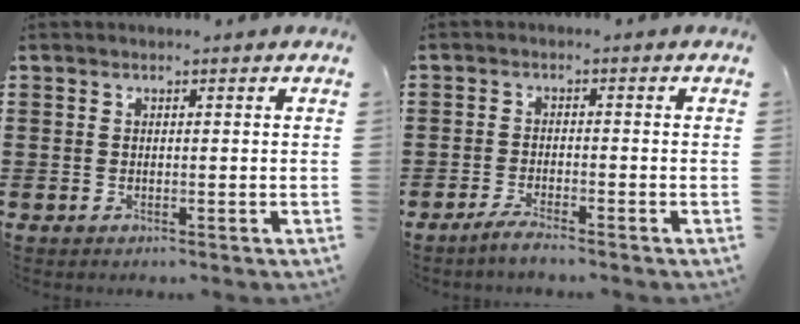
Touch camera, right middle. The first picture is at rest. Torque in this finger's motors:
{"motor_torque": [0.81, -0.23, 0.14, 0.08]}